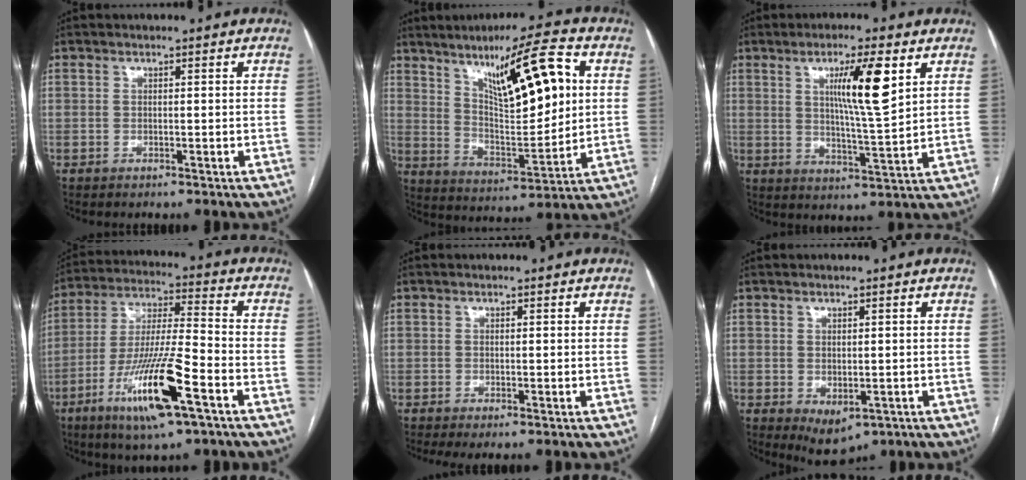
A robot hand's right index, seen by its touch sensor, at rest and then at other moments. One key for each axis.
{"total": 16.2, "fx": 6.0, "fy": 3.6, "fz": 14.6, "tx": -0.233, "ty": 0.010, "tz": 0.109}
{"total": 9.8, "fx": 3.8, "fy": 0.3, "fz": 9.0, "tx": -0.151, "ty": -0.006, "tz": 0.063}
{"total": 16.0, "fx": -7.4, "fy": 1.4, "fz": 14.1, "tx": -0.278, "ty": -0.020, "tz": -0.132}
{"total": 1.5, "fx": -0.5, "fy": 0.4, "fz": 1.4, "tx": -0.025, "ty": -0.004, "tz": -0.008}
{"total": 4.4, "fx": -1.5, "fy": 2.5, "fz": 3.3, "tx": -0.044, "ty": -0.010, "tz": -0.002}